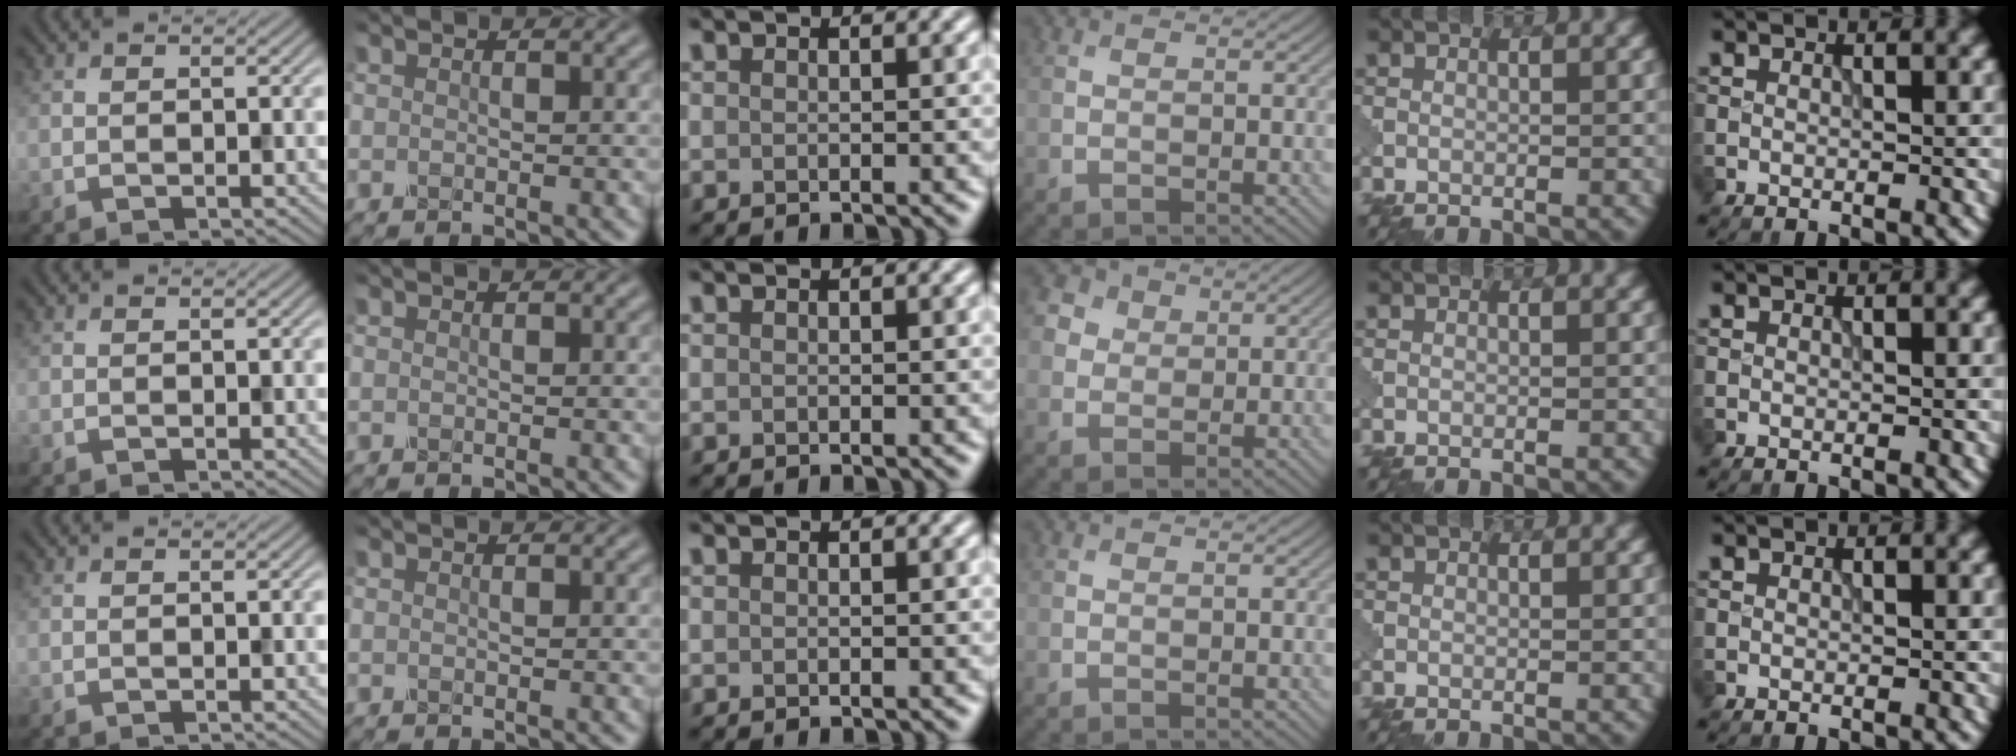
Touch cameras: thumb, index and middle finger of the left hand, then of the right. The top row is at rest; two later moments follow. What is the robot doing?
{"motion": "wrap", "object": "tissue paper"}